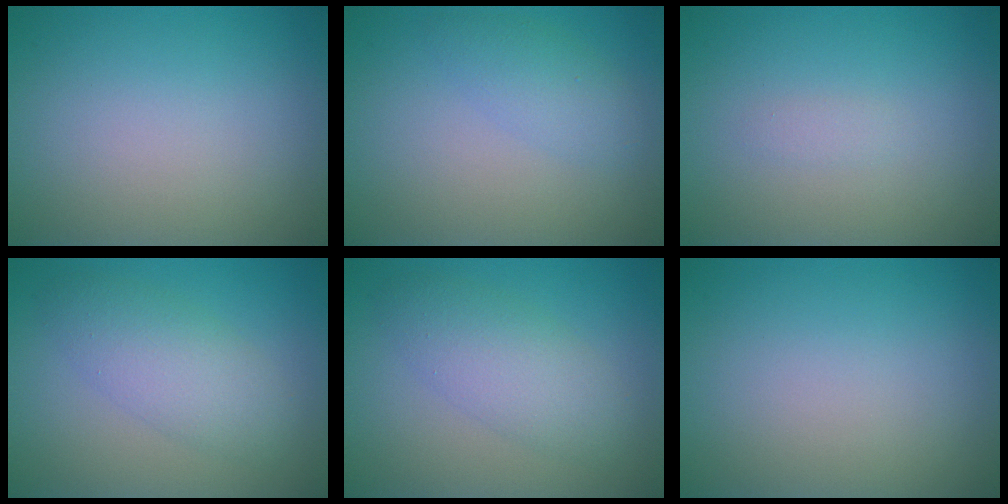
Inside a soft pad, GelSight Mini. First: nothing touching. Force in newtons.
{"total": 2.2, "press": 2.2, "slide": 0.0}
{"total": 0.6, "press": 0.6, "slide": 0.0}
{"total": 4.0, "press": 4.0, "slide": 0.2}
{"total": 4.0, "press": 4.0, "slide": 0.2}
{"total": 0.0}